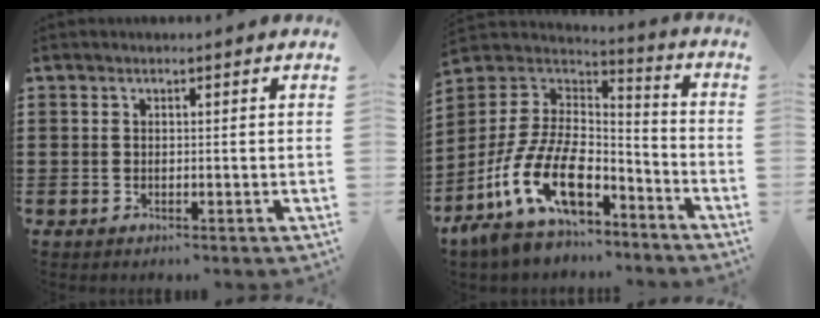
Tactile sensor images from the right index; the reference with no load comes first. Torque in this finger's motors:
{"motor_torque": [1.18, 0.95, 0.14, -0.04]}